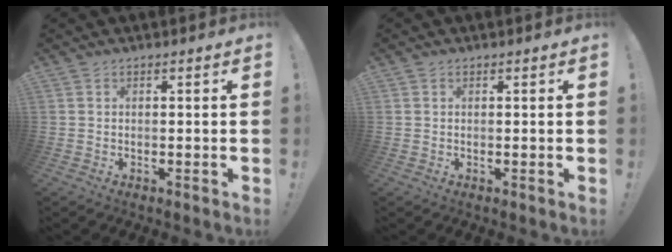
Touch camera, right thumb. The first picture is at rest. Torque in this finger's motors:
{"motor_torque": [-0.48, -0.18, 0.02, -0.05, 0.09]}